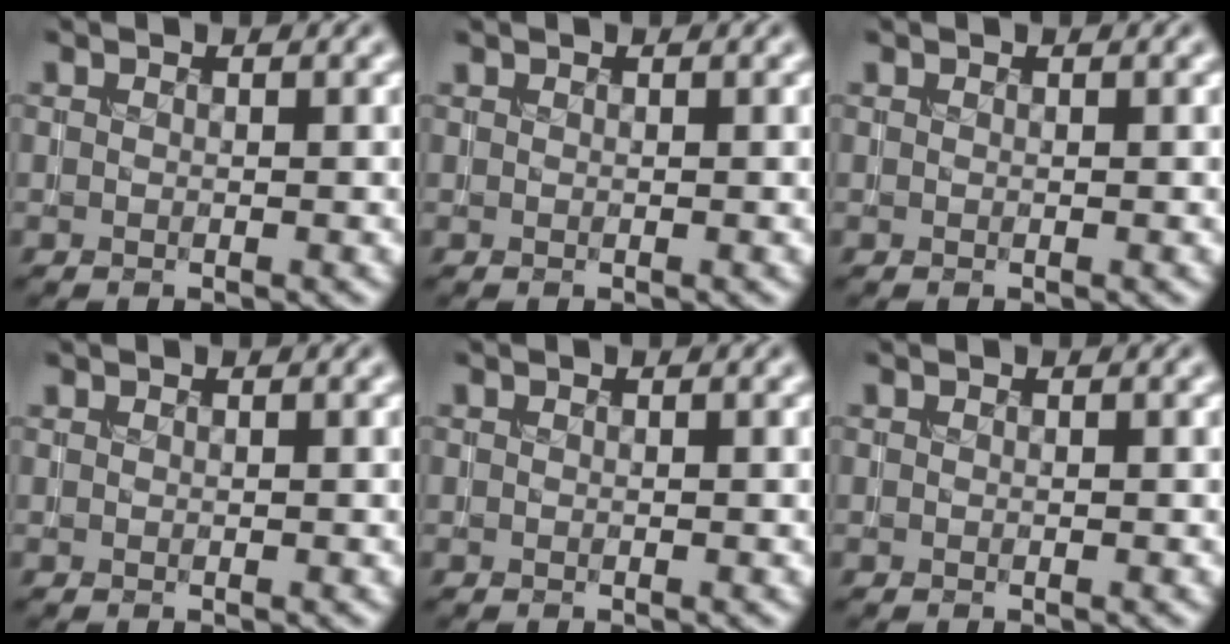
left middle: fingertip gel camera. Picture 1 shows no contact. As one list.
[{"total": 0.0}, {"total": 0.0}, {"total": 0.0}, {"total": 0.0}, {"total": 0.0}]